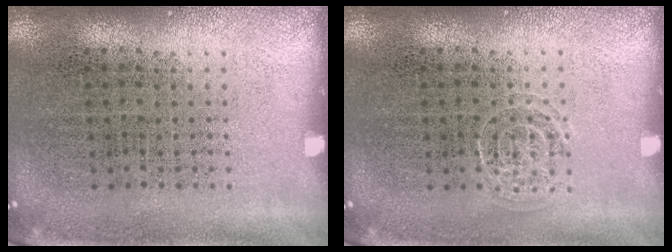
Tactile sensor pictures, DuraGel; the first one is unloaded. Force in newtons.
{"total": 1.1, "press": 1.1, "slide": 0.2}